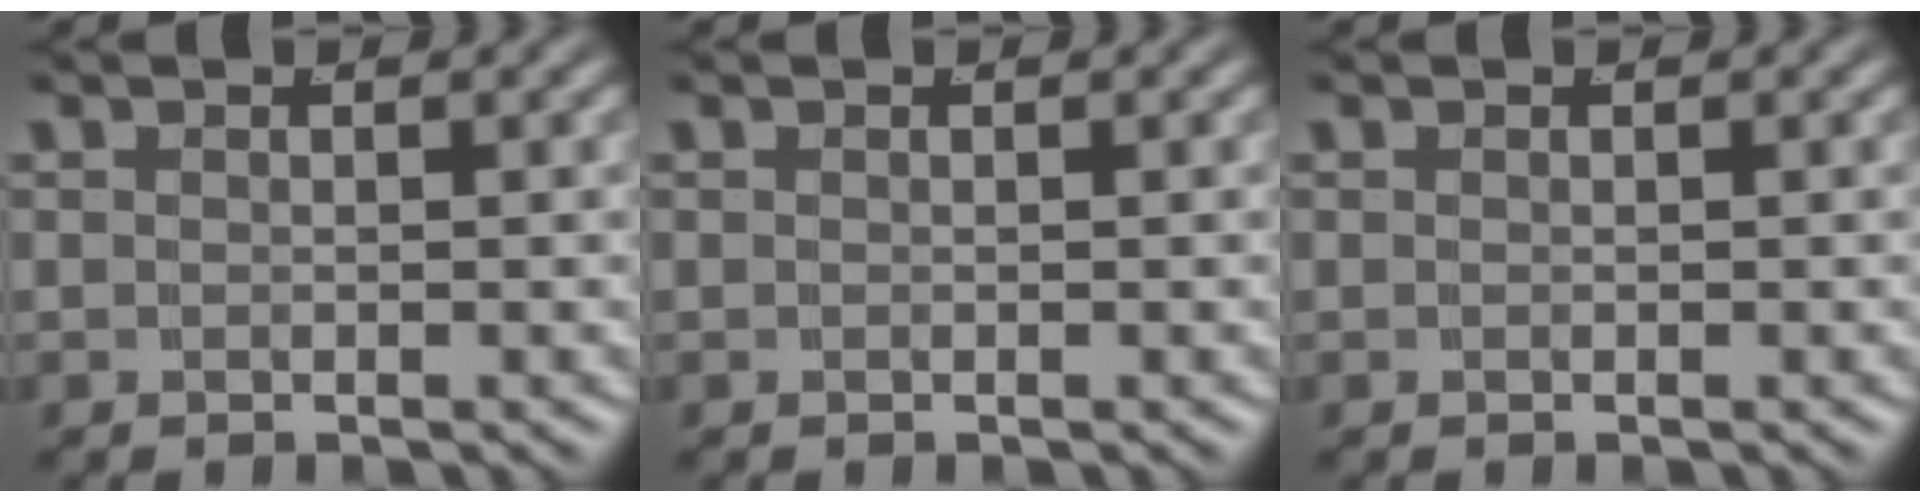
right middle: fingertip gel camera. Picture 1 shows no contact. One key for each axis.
{"total": 0.0}
{"total": 0.0}